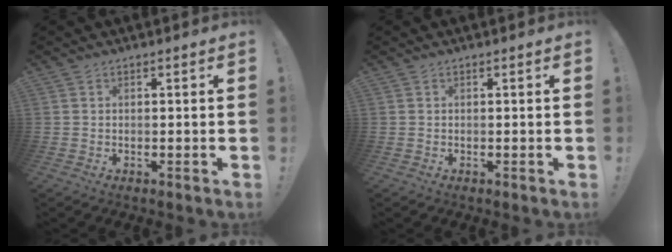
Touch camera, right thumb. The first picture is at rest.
{"total": 0.0}